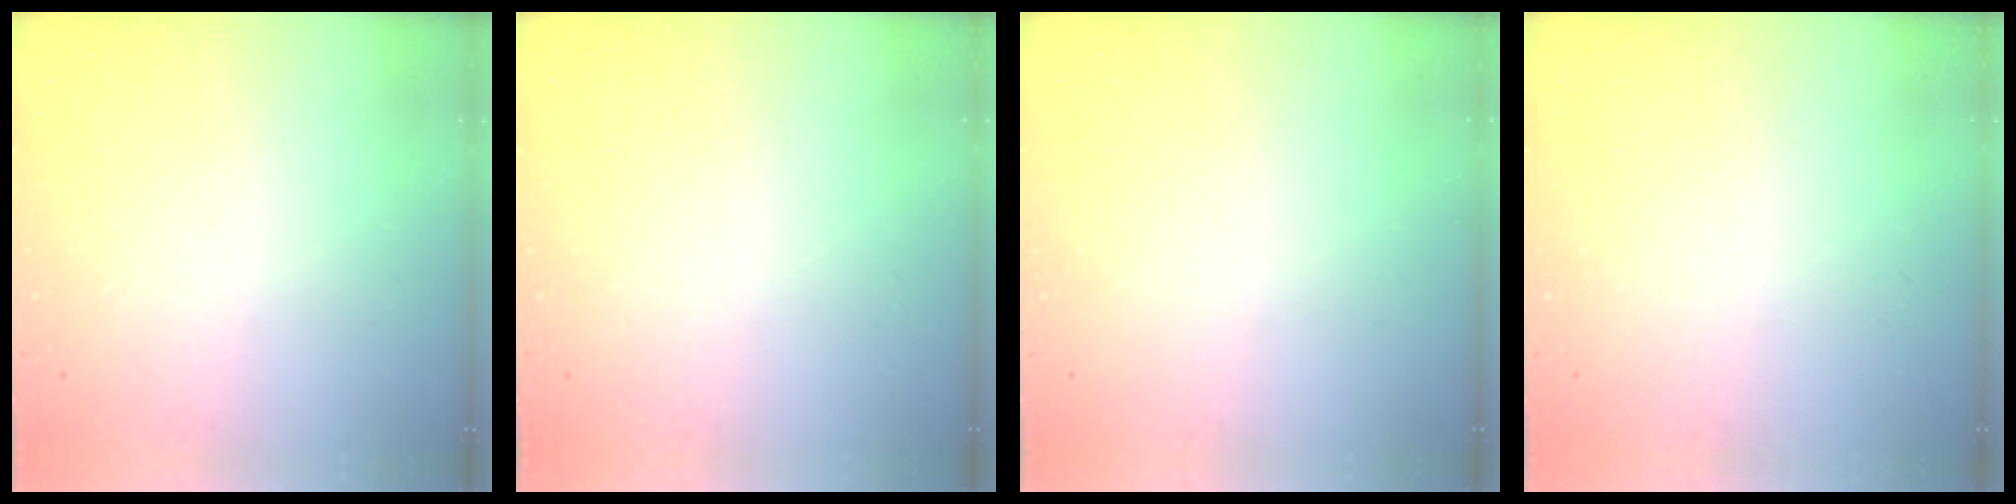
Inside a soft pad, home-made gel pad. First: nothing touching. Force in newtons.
{"total": 0.0}
{"total": 0.0}
{"total": 0.0}